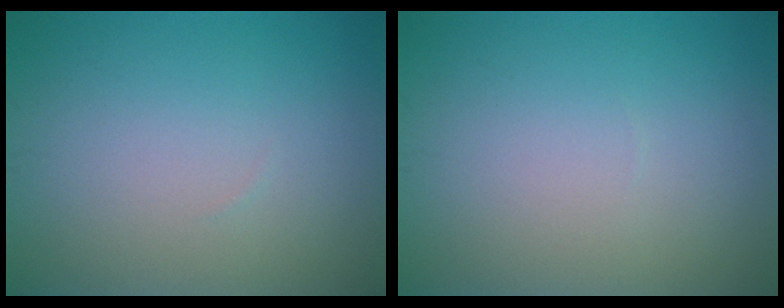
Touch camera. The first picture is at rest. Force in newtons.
{"total": 0.0}